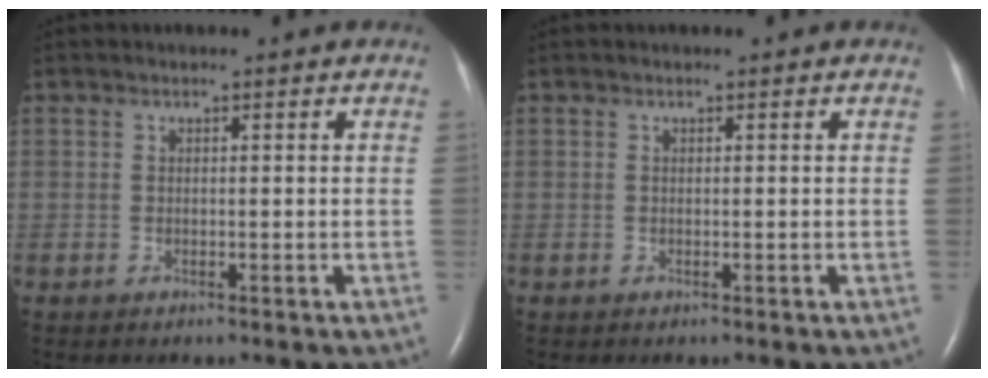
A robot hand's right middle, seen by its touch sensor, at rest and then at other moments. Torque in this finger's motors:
{"motor_torque": [0.07, 0.03, 0.00, 0.01]}